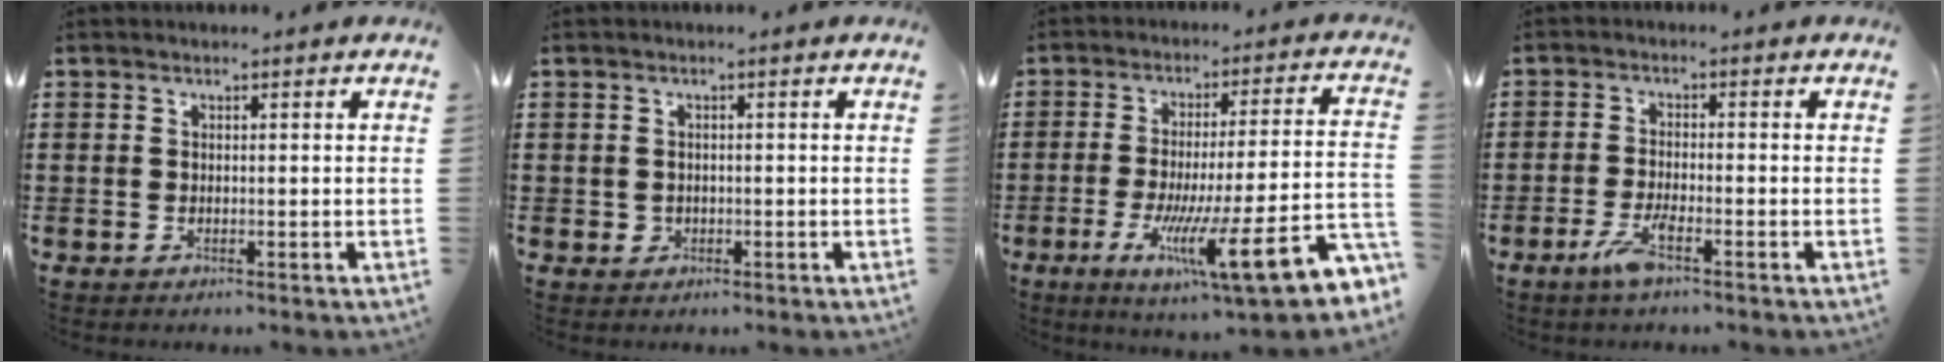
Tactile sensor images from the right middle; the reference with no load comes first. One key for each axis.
{"total": 0.9, "fx": 0.0, "fy": 0.9, "fz": 0.3, "tx": -0.008, "ty": 0.006, "tz": -0.002}
{"total": 13.7, "fx": -6.7, "fy": 1.5, "fz": 11.9, "tx": -0.188, "ty": -0.020, "tz": -0.118}
{"total": 4.0, "fx": -2.3, "fy": 0.5, "fz": 3.2, "tx": -0.075, "ty": -0.006, "tz": -0.046}